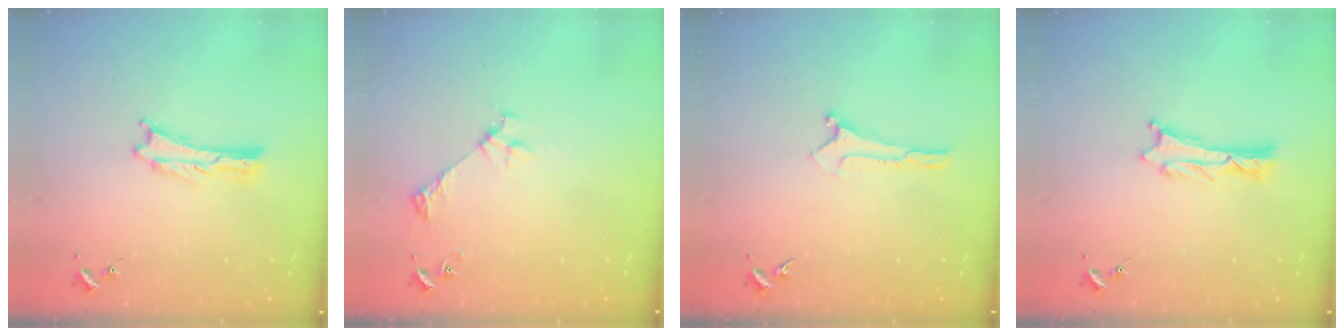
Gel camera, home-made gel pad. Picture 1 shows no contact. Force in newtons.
{"total": 3.6, "press": 3.6, "slide": 0.4}
{"total": 0.0}
{"total": 1.3, "press": 1.2, "slide": 0.1}